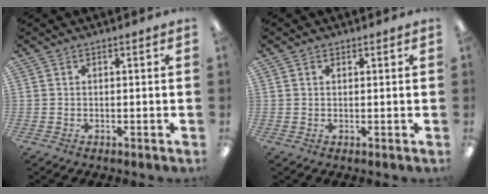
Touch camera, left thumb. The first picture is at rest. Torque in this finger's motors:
{"motor_torque": [-0.27, -0.13, -0.28, 0.05, 0.00]}